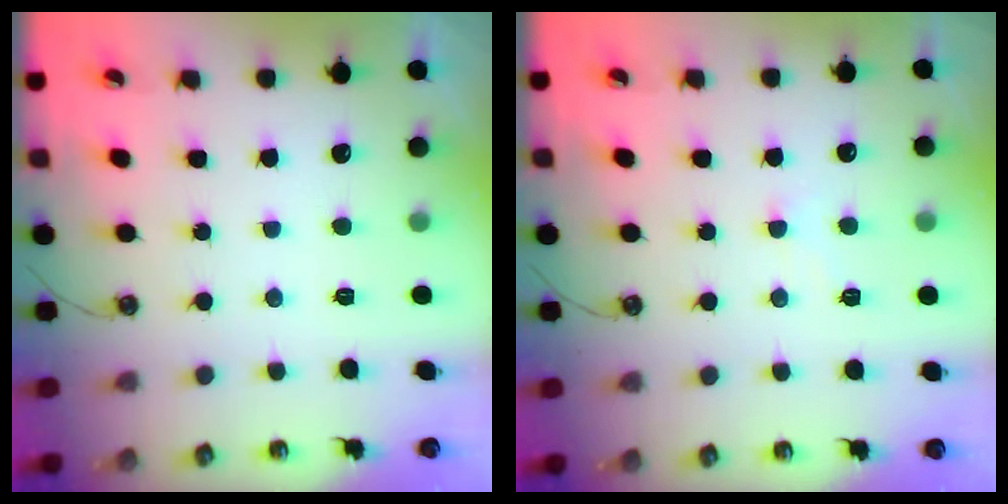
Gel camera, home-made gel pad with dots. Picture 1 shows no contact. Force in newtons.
{"total": 1.1, "press": 1.0, "slide": 0.4}